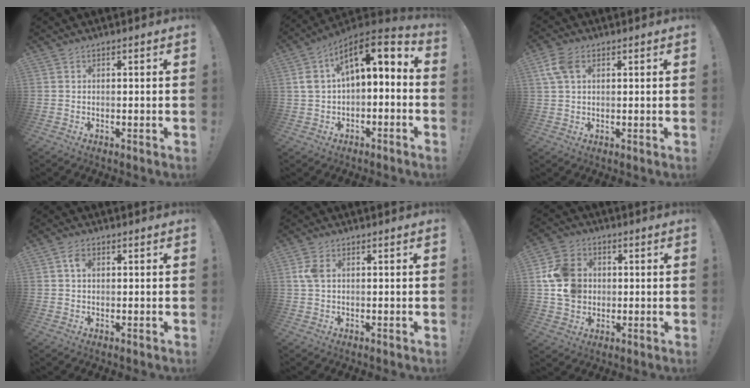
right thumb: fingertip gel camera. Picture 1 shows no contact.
{"total": 10.2, "force": [2.5, 5.8, 8.1], "torque": [-0.130, -0.011, 0.045]}
{"total": 6.3, "force": [2.2, 3.8, 4.5], "torque": [-0.094, 0.006, 0.046]}
{"total": 3.1, "force": [1.0, 1.9, 2.2], "torque": [-0.032, 0.001, 0.016]}
{"total": 3.7, "force": [1.0, 2.3, 2.7], "torque": [-0.052, 0.007, 0.018]}
{"total": 13.6, "force": [1.3, 11.9, 6.5], "torque": [-0.102, 0.008, 0.034]}